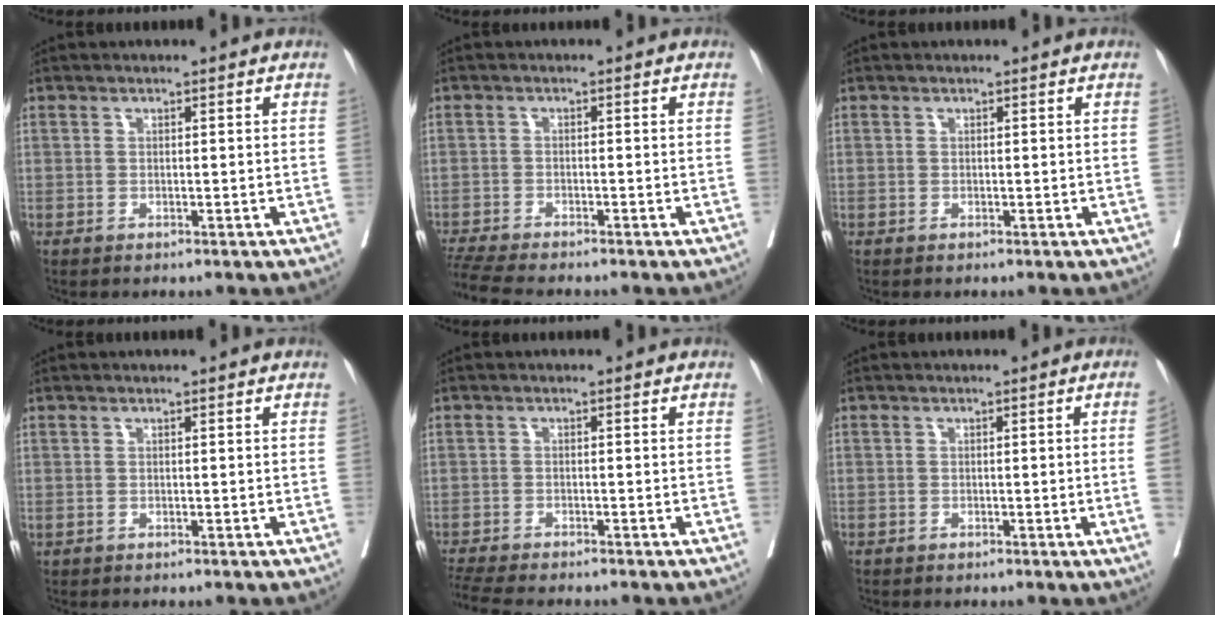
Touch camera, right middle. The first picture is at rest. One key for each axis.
{"total": 6.6, "fx": -6.0, "fy": 0.0, "fz": 2.7, "tx": -0.047, "ty": -0.015, "tz": -0.104}
{"total": 0.0}
{"total": 0.0}
{"total": 7.3, "fx": -6.6, "fy": 0.5, "fz": 3.1, "tx": -0.050, "ty": -0.013, "tz": -0.108}
{"total": 1.9, "fx": -0.4, "fy": -0.4, "fz": 1.8, "tx": -0.024, "ty": 0.000, "tz": -0.006}